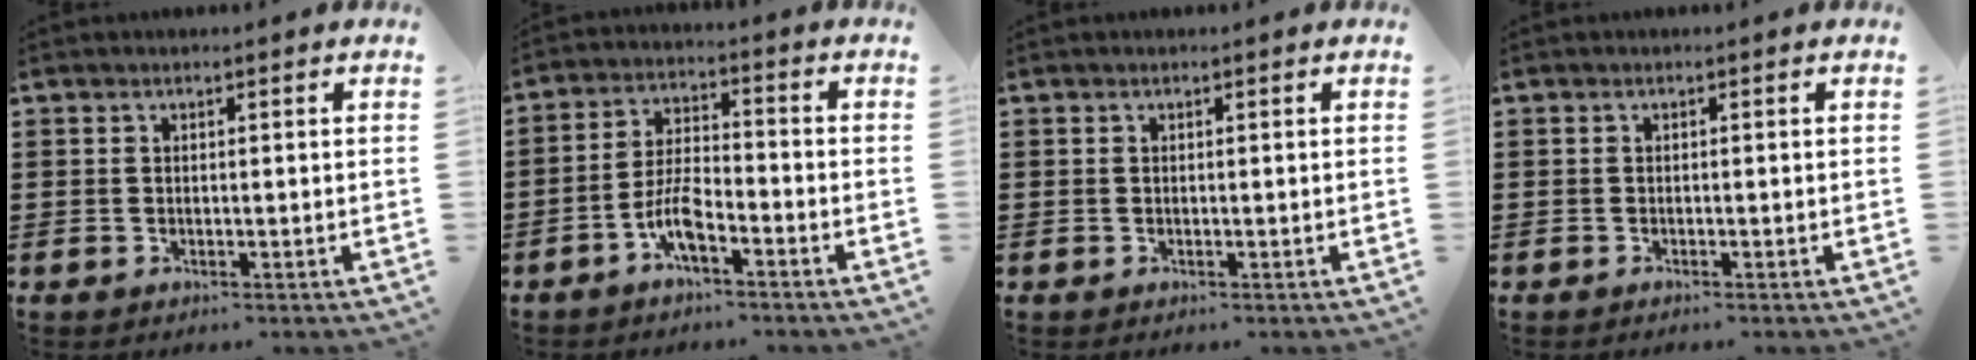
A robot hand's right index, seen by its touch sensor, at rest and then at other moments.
{"total": 5.9, "force": [-3.4, 1.8, 4.4], "torque": [-0.103, -0.001, -0.067]}
{"total": 0.0}
{"total": 0.6, "force": [-0.5, -0.2, 0.1], "torque": [-0.002, -0.003, -0.011]}